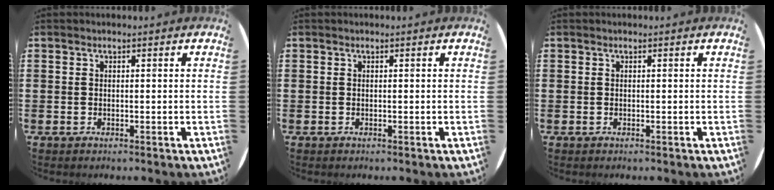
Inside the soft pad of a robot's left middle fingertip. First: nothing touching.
{"total": 0.0}
{"total": 0.0}